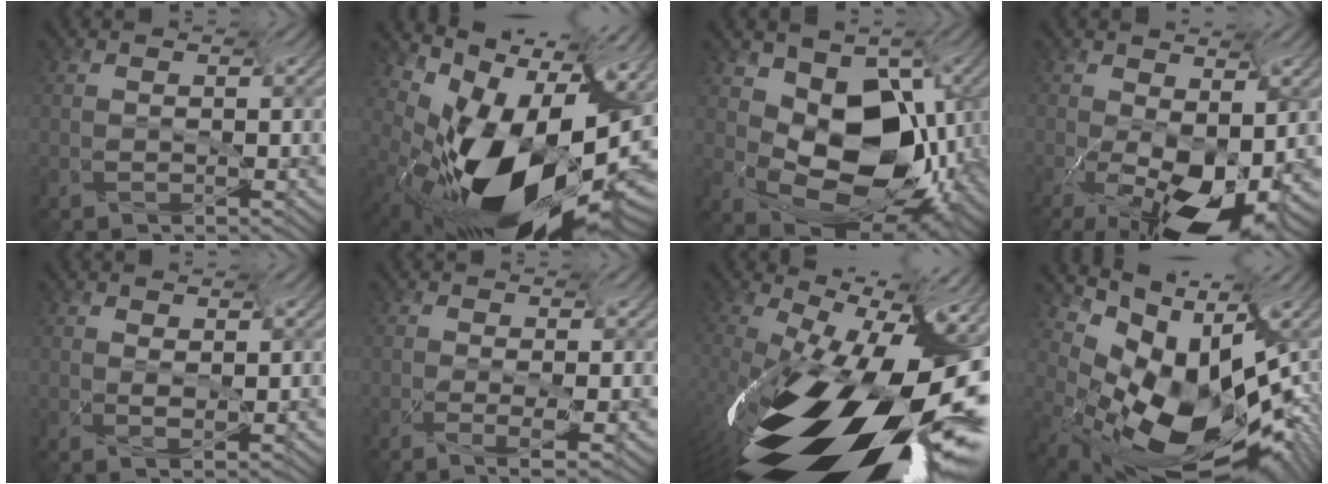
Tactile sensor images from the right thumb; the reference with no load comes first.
{"total": 16.4, "force": [-6.6, 8.2, 12.5], "torque": [-0.213, -0.028, -0.088]}
{"total": 11.6, "force": [-3.8, 7.8, 7.7], "torque": [-0.120, -0.016, -0.044]}
{"total": 11.9, "force": [-5.3, 5.6, 9.1], "torque": [-0.152, 0.004, -0.068]}
{"total": 1.7, "force": [0.6, 0.7, 1.4], "torque": [-0.035, 0.001, 0.006]}
{"total": 2.6, "force": [-1.9, 0.2, 1.7], "torque": [-0.043, 0.007, -0.034]}
{"total": 18.6, "force": [-10.9, 6.3, 13.7], "torque": [-0.233, -0.035, -0.170]}
{"total": 13.7, "force": [-3.7, 7.9, 10.5], "torque": [-0.150, 0.009, -0.030]}